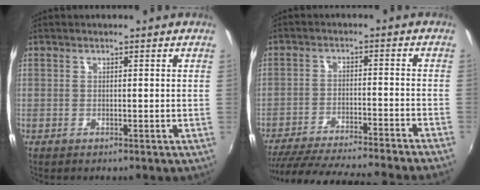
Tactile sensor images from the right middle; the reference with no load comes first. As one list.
[{"total": 20.9, "force": [-18.8, -0.5, 9.1], "torque": [-0.167, -0.022, -0.277]}]